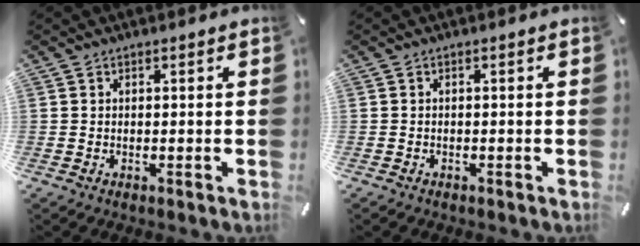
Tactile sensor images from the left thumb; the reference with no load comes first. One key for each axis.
{"total": 0.6, "fx": -0.5, "fy": 0.3, "fz": 0.2, "tx": -0.004, "ty": 0.000, "tz": -0.011}